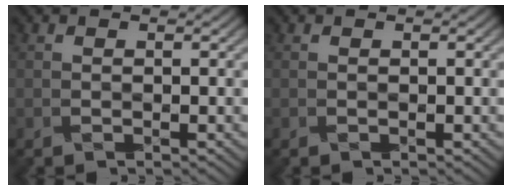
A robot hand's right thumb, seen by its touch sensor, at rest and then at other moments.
{"total": 0.0}